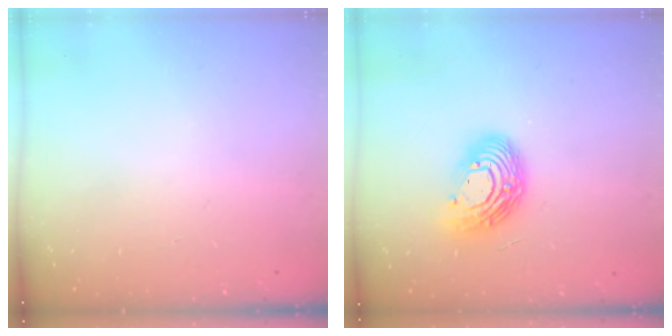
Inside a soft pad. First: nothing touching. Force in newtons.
{"total": 12.9, "press": 12.9, "slide": 1.2}